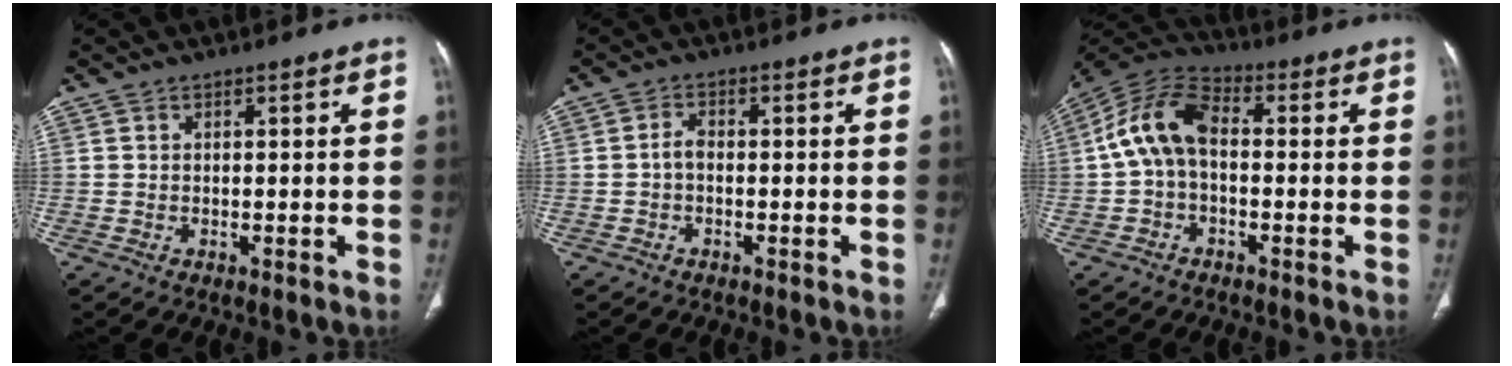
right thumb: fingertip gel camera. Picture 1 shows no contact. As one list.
[{"total": 1.9, "force": [-0.5, 1.1, 1.5], "torque": [-0.027, 0.008, -0.014]}, {"total": 10.7, "force": [0.0, 6.6, 8.4], "torque": [-0.163, 0.034, -0.012]}]